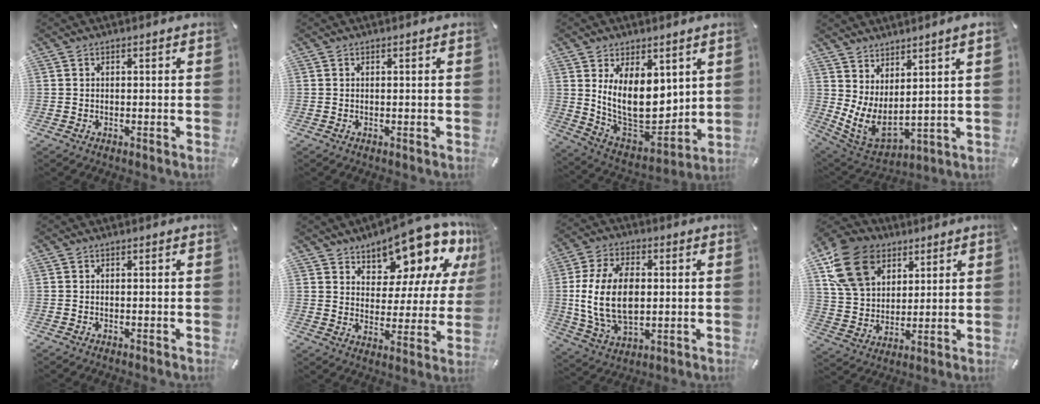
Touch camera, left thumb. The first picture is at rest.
{"total": 0.0}
{"total": 16.5, "force": [4.4, 10.6, 11.9], "torque": [-0.211, -0.052, 0.085]}
{"total": 5.7, "force": [2.4, 3.0, 4.2], "torque": [-0.090, -0.044, 0.053]}
{"total": 0.0}
{"total": 14.3, "force": [12.1, 6.1, 4.4], "torque": [-0.064, -0.110, 0.210]}
{"total": 15.9, "force": [0.9, 10.4, 12.0], "torque": [-0.261, 0.006, 0.017]}
{"total": 16.1, "force": [7.6, 11.7, 8.0], "torque": [-0.179, -0.020, 0.146]}